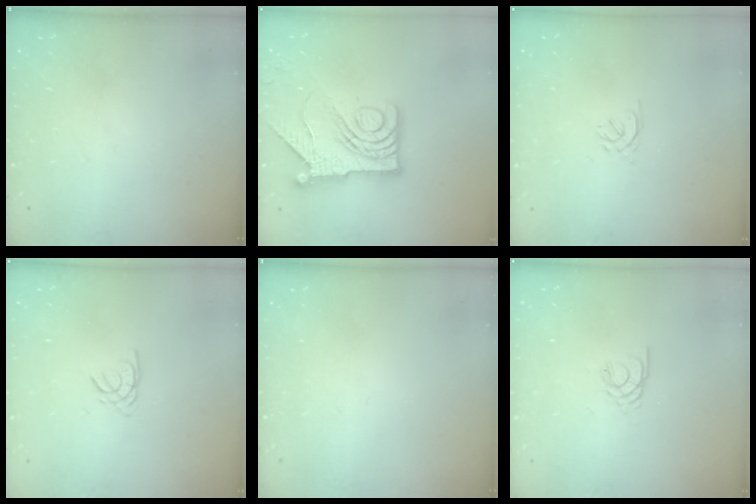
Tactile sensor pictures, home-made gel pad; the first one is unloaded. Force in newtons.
{"total": 14.5, "press": 14.4, "slide": 1.7}
{"total": 1.3, "press": 1.2, "slide": 0.5}
{"total": 1.7, "press": 1.7, "slide": 0.4}
{"total": 0.0}
{"total": 2.2, "press": 2.1, "slide": 0.4}